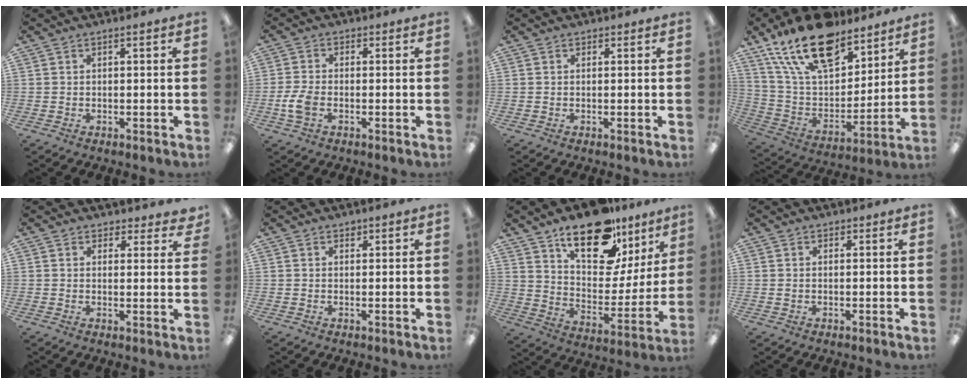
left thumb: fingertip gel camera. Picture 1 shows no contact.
{"total": 5.6, "force": [-1.7, 3.7, 3.9], "torque": [-0.087, 0.005, -0.033]}
{"total": 0.0}
{"total": 21.5, "force": [15.1, 10.2, 11.4], "torque": [-0.216, -0.078, 0.271]}
{"total": 2.6, "force": [2.0, 1.6, 0.5], "torque": [0.002, -0.009, 0.035]}
{"total": 0.9, "force": [0.7, 0.5, 0.2], "torque": [-0.003, 0.002, 0.013]}
{"total": 20.4, "force": [14.3, 9.4, 11.1], "torque": [-0.170, -0.088, 0.247]}
{"total": 0.6, "force": [0.3, 0.5, 0.1], "torque": [-0.003, 0.003, 0.004]}